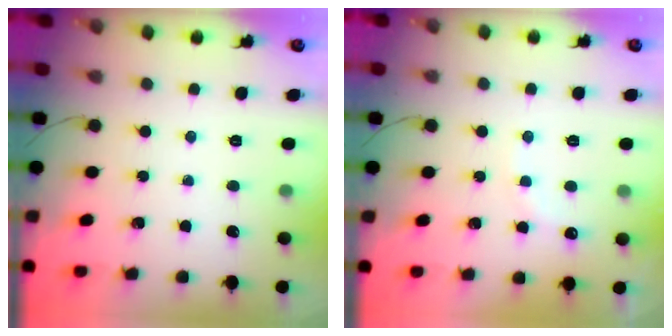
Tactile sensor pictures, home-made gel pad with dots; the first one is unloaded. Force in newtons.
{"total": 6.9, "press": 6.7, "slide": 1.4}